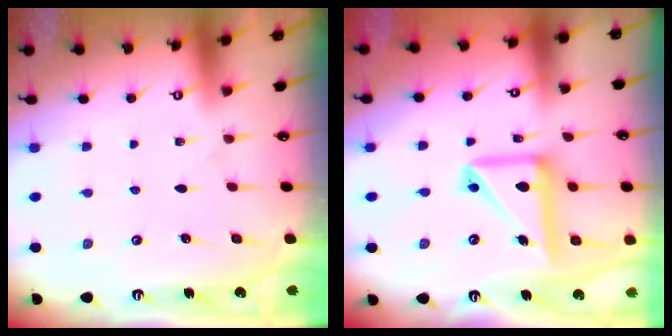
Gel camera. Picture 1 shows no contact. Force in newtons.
{"total": 14.6, "press": 14.5, "slide": 1.9}